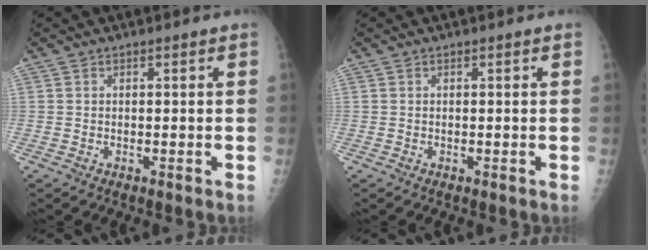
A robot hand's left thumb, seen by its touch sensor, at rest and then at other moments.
{"total": 0.0}